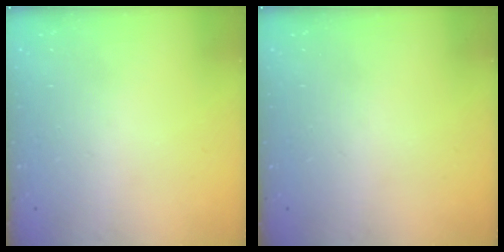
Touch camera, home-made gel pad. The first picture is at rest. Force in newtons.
{"total": 0.0}